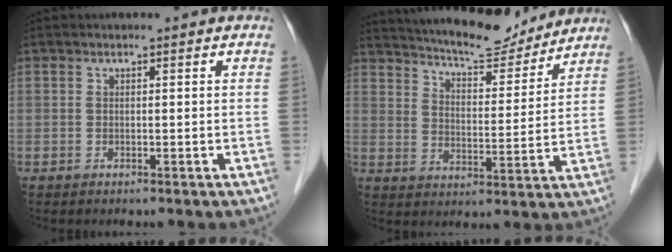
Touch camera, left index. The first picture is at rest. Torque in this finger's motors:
{"motor_torque": [0.89, -1.25, 0.39, 0.10]}